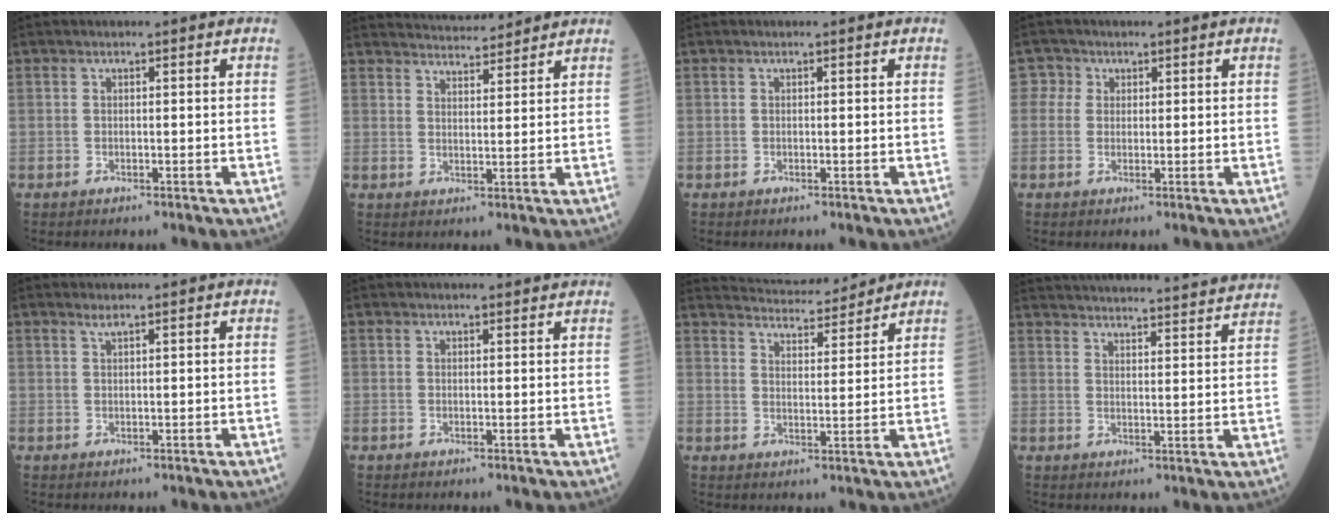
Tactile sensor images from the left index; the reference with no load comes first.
{"total": 8.5, "force": [8.3, 0.6, 1.7], "torque": [-0.030, 0.018, 0.120]}
{"total": 0.0}
{"total": 2.1, "force": [0.7, 2.0, 0.0], "torque": [0.011, 0.007, 0.005]}
{"total": 0.9, "force": [0.8, -0.1, 0.4], "torque": [-0.012, 0.000, 0.019]}
{"total": 3.8, "force": [3.6, 0.4, 0.9], "torque": [-0.011, 0.020, 0.043]}
{"total": 11.9, "force": [11.6, 1.3, 2.5], "torque": [-0.039, 0.014, 0.168]}
{"total": 29.5, "force": [28.3, 1.4, 8.1], "torque": [-0.132, -0.038, 0.356]}